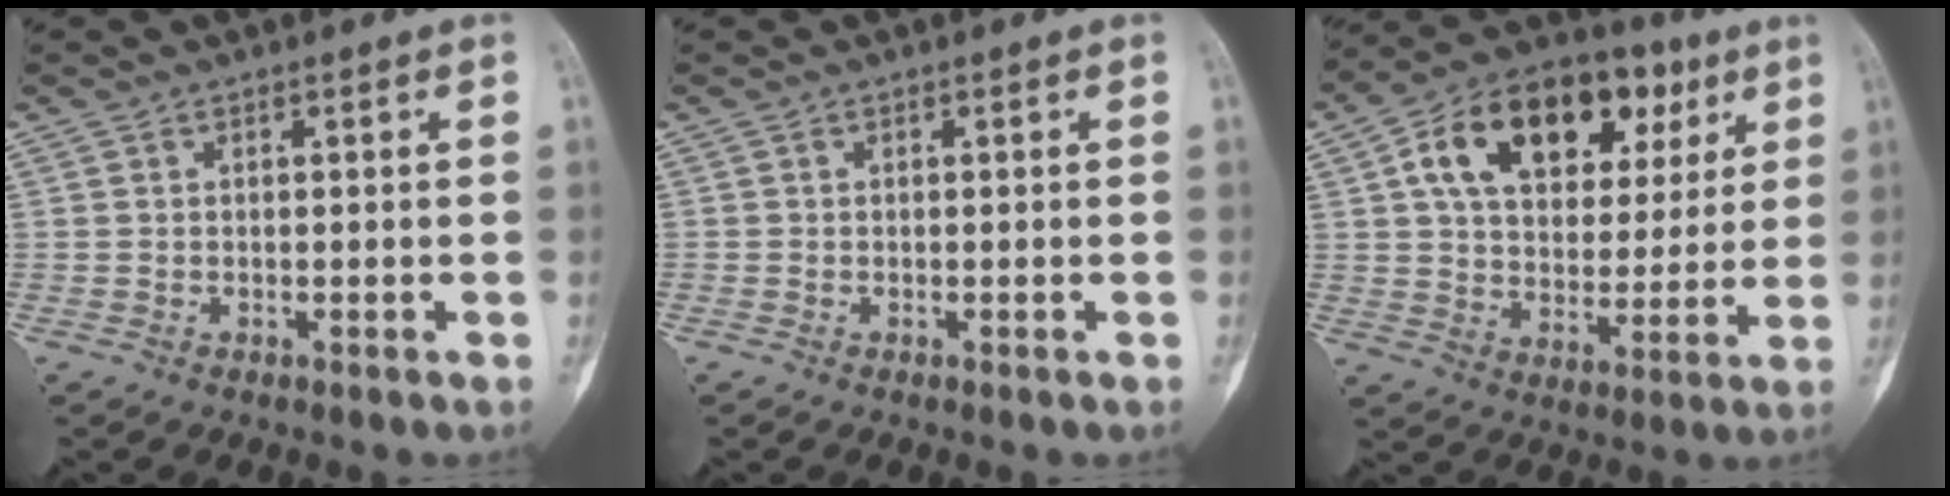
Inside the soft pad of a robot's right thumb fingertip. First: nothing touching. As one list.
[{"total": 0.0}, {"total": 21.7, "force": [8.4, 13.8, 14.5], "torque": [-0.193, 0.005, 0.130]}]